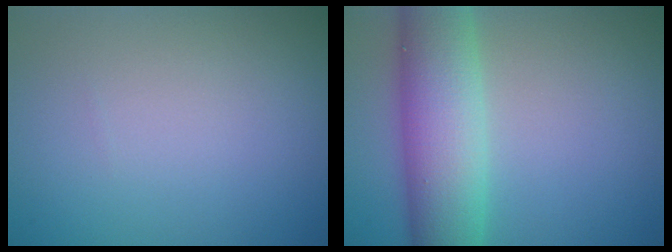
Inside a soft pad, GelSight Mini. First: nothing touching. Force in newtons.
{"total": 8.9, "press": 8.9, "slide": 0.5}